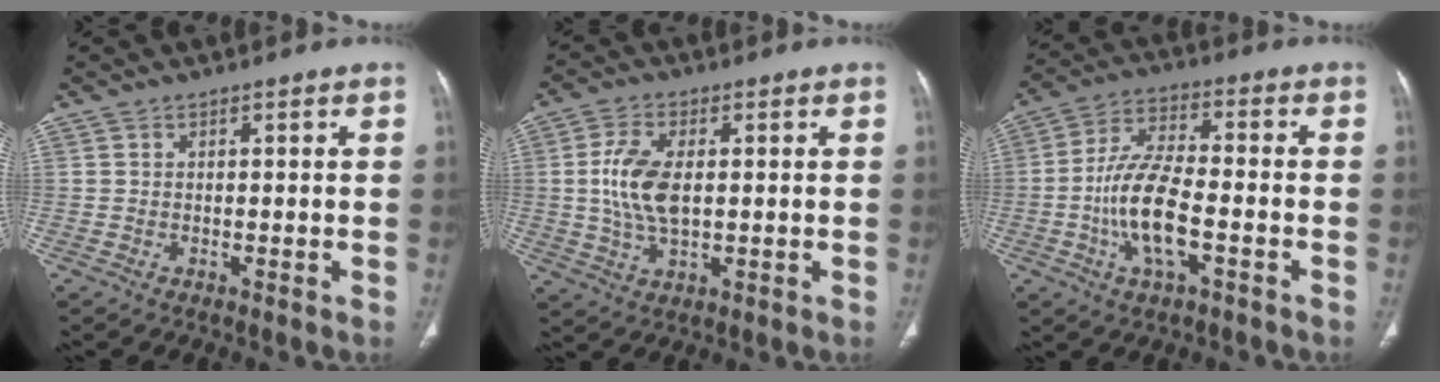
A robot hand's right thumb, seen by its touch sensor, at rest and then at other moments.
{"total": 9.3, "force": [0.7, 5.0, 7.9], "torque": [-0.166, -0.002, 0.017]}
{"total": 12.3, "force": [-3.5, 5.1, 10.6], "torque": [-0.208, 0.023, -0.068]}